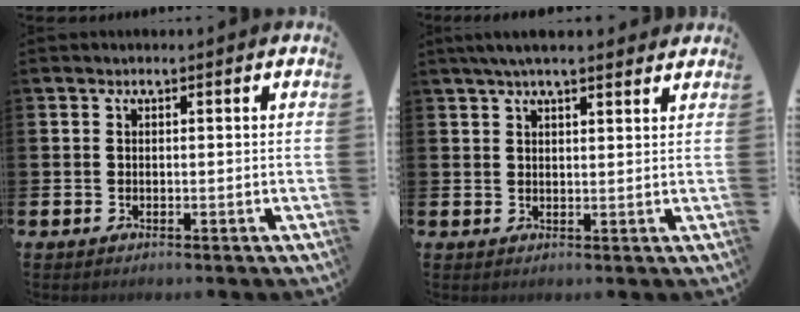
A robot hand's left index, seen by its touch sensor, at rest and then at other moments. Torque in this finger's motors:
{"motor_torque": [0.92, -1.22, 0.45, 0.21]}